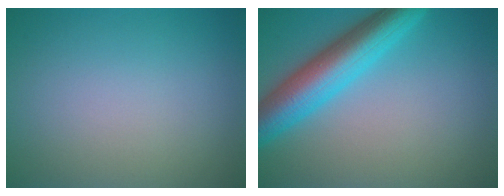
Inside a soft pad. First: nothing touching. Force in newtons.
{"total": 7.1, "press": 7.1, "slide": 0.3}